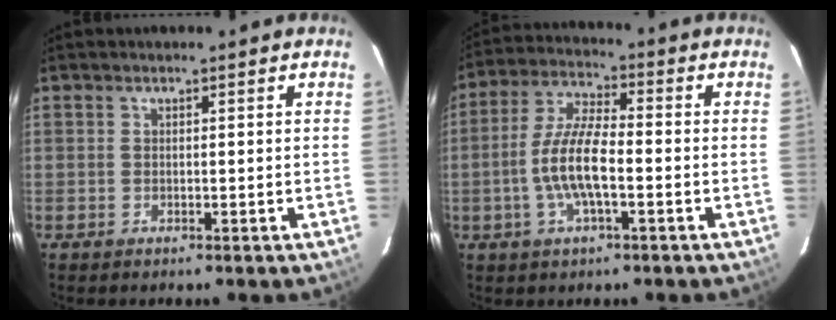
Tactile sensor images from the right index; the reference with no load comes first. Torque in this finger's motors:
{"motor_torque": [1.28, -0.78, 0.78, 0.20]}